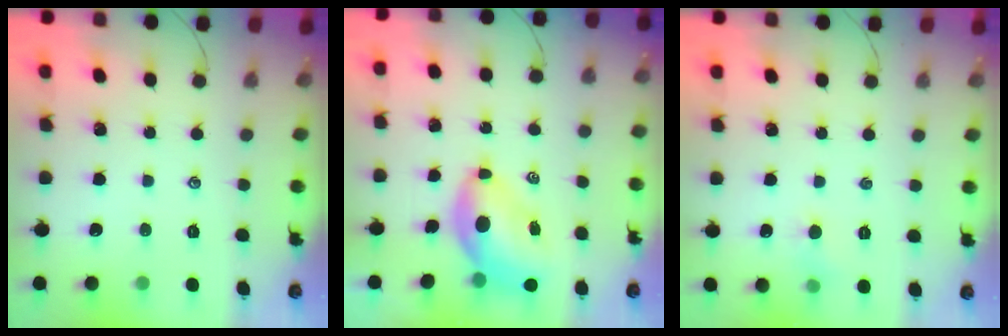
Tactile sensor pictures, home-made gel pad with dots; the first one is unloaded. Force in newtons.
{"total": 9.4, "press": 9.0, "slide": 2.7}
{"total": 3.6, "press": 3.4, "slide": 1.2}